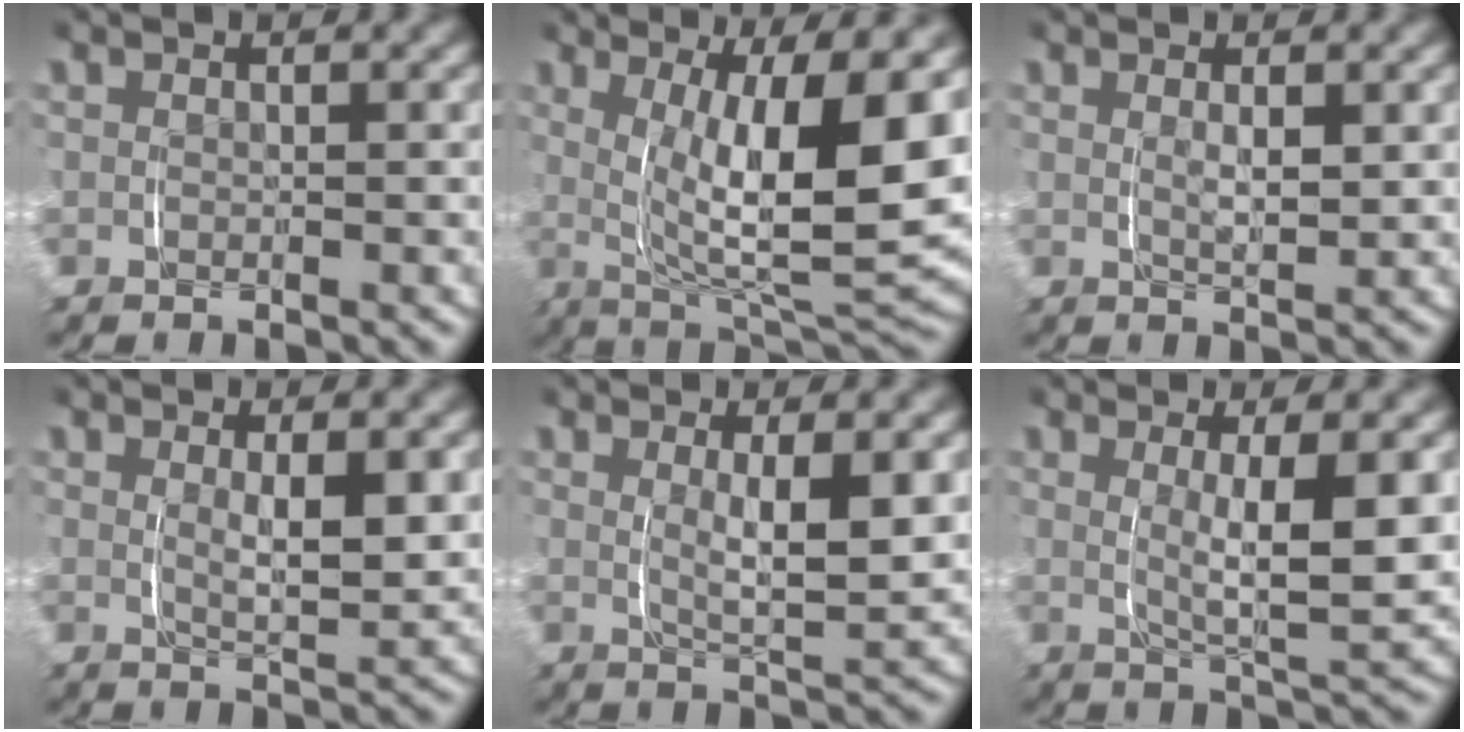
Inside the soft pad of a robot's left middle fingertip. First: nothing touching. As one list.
[{"total": 12.5, "force": [1.6, 4.7, 11.5], "torque": [-0.165, -0.007, 0.031]}, {"total": 1.9, "force": [0.7, 0.4, 1.7], "torque": [-0.029, -0.008, 0.017]}, {"total": 3.1, "force": [1.1, 0.5, 2.8], "torque": [-0.048, -0.013, 0.023]}, {"total": 4.1, "force": [1.2, 0.8, 3.8], "torque": [-0.065, -0.015, 0.025]}, {"total": 5.7, "force": [1.1, 1.2, 5.5], "torque": [-0.085, -0.013, 0.023]}]